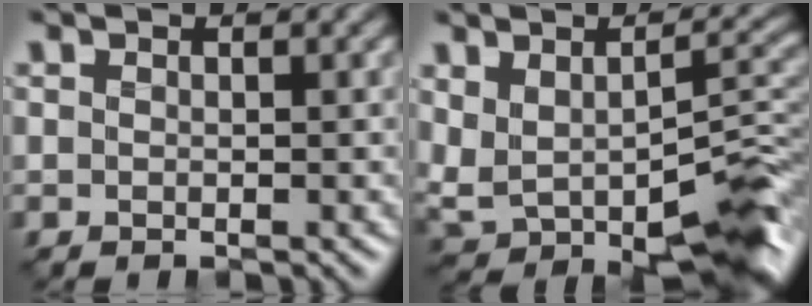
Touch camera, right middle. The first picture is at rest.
{"total": 11.4, "force": [-2.6, 5.4, 9.7], "torque": [-0.163, -0.019, -0.032]}